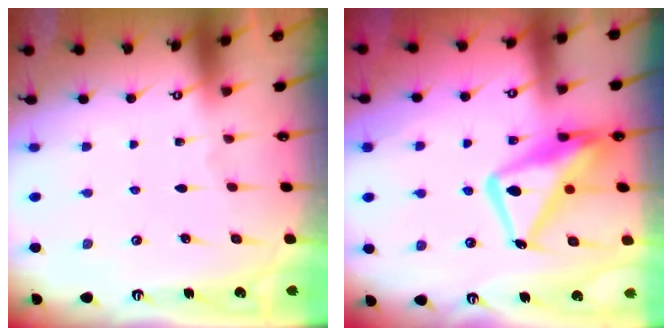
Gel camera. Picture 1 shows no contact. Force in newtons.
{"total": 17.2, "press": 17.1, "slide": 1.6}